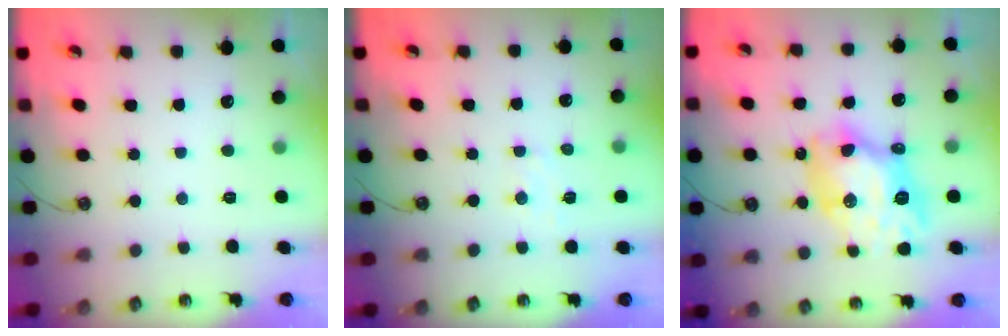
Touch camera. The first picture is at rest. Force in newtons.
{"total": 4.3, "press": 4.2, "slide": 0.5}
{"total": 13.0, "press": 12.9, "slide": 1.3}